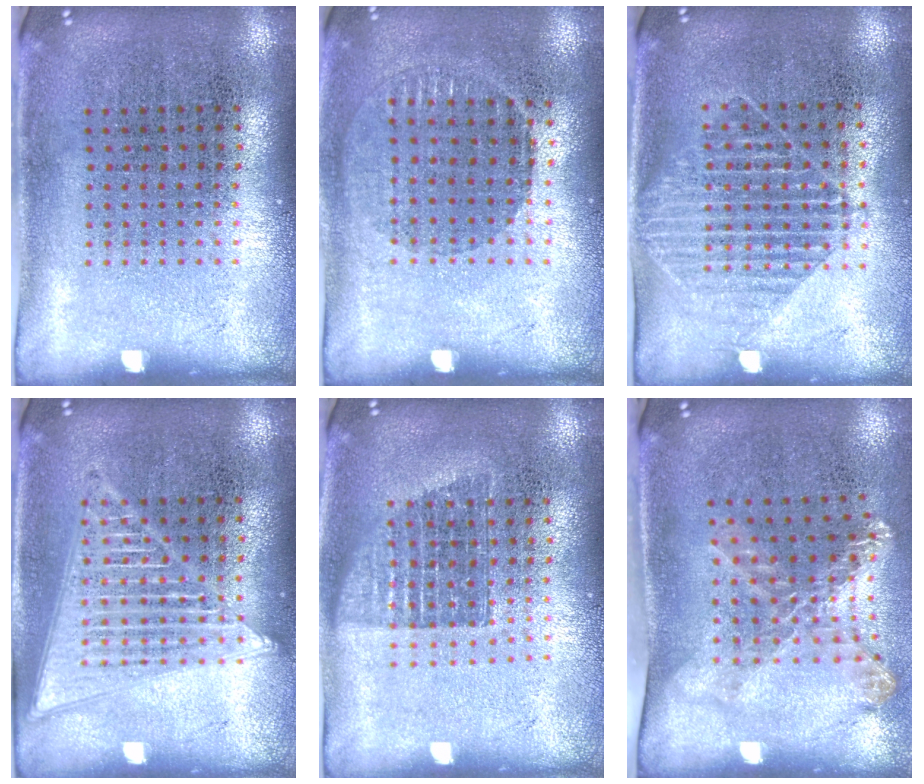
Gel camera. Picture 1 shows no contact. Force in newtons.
{"total": 0.9, "press": 0.8, "slide": 0.3}
{"total": 1.5, "press": 1.3, "slide": 0.8}
{"total": 3.2, "press": 3.2, "slide": 0.4}
{"total": 1.2, "press": 1.0, "slide": 0.7}
{"total": 1.7, "press": 1.3, "slide": 1.1}